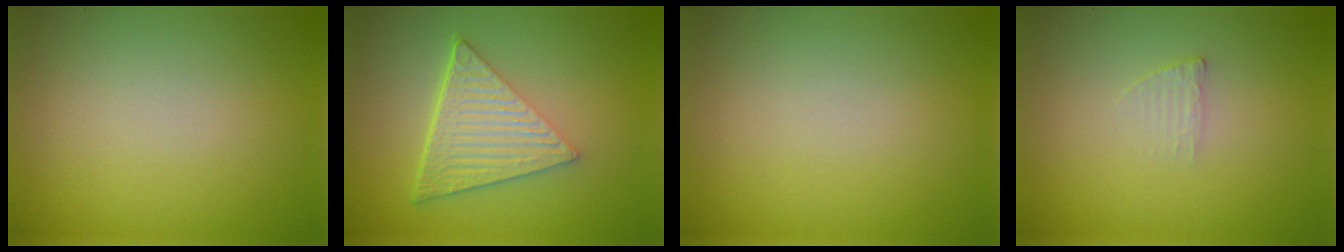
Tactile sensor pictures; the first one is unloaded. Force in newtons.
{"total": 6.7, "press": 4.4, "slide": 5.0}
{"total": 0.0}
{"total": 1.0, "press": 1.0, "slide": 0.2}